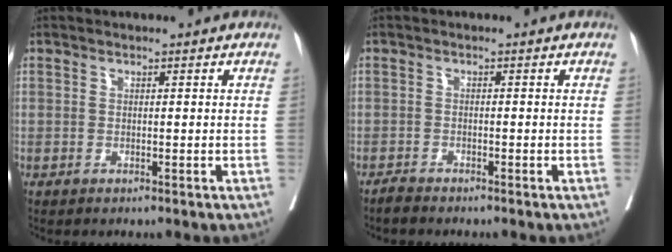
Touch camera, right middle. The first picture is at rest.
{"total": 1.1, "force": [-1.1, 0.1, 0.1], "torque": [-0.004, -0.002, -0.021]}